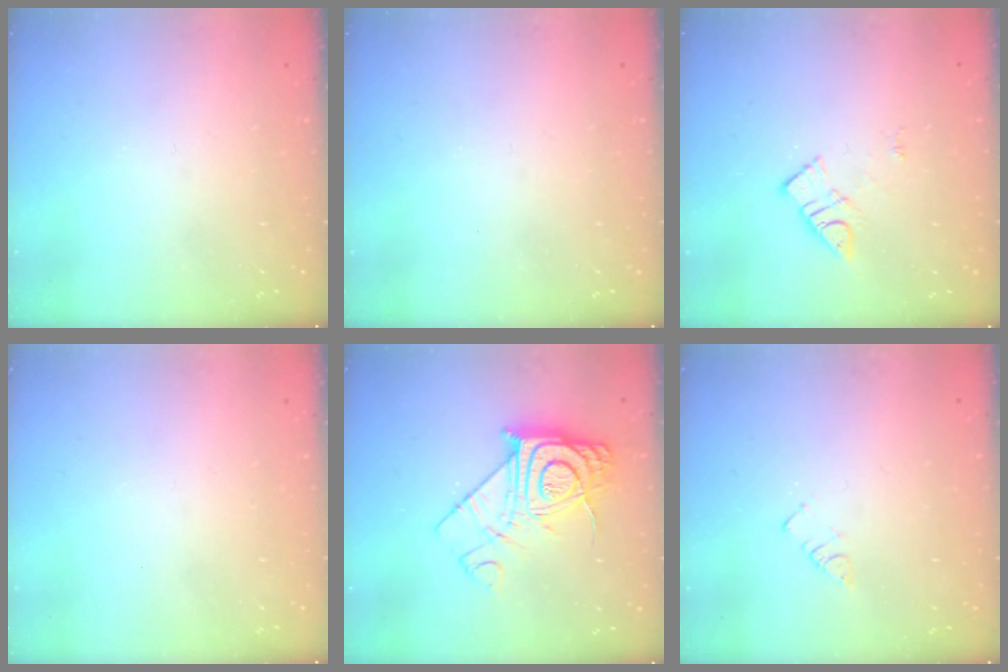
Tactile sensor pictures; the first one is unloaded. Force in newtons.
{"total": 0.0}
{"total": 7.2, "press": 7.2, "slide": 0.3}
{"total": 1.5, "press": 1.5, "slide": 0.1}
{"total": 14.9, "press": 14.8, "slide": 1.2}
{"total": 2.3, "press": 2.3, "slide": 0.4}